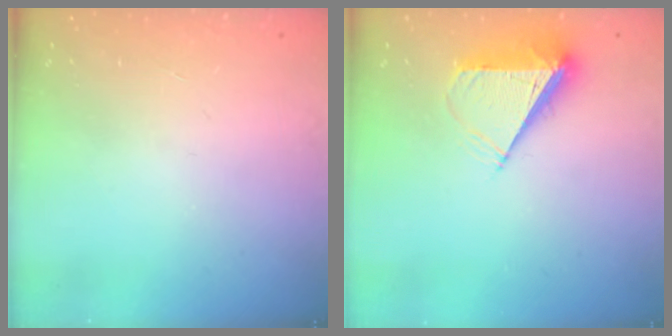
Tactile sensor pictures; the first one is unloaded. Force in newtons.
{"total": 7.8, "press": 7.7, "slide": 1.2}